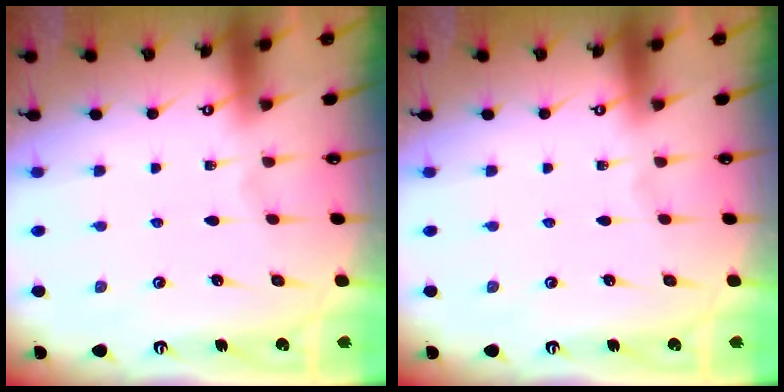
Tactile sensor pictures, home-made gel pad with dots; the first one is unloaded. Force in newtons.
{"total": 0.0}